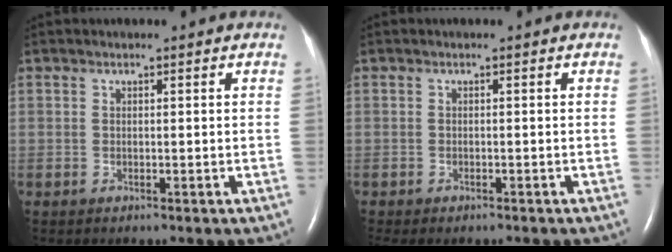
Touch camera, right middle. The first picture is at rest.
{"total": 4.5, "force": [-3.7, 1.6, 2.1], "torque": [-0.030, -0.005, -0.046]}